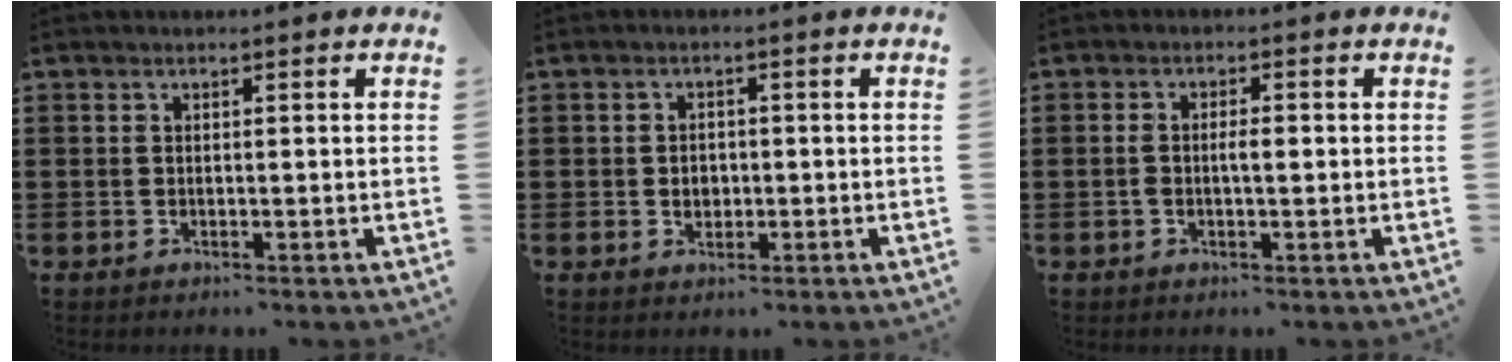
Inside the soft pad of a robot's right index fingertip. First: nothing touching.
{"total": 2.0, "force": [-0.1, 1.6, 1.2], "torque": [-0.025, 0.007, -0.004]}
{"total": 2.5, "force": [-0.2, 0.9, 2.3], "torque": [-0.044, 0.003, -0.005]}